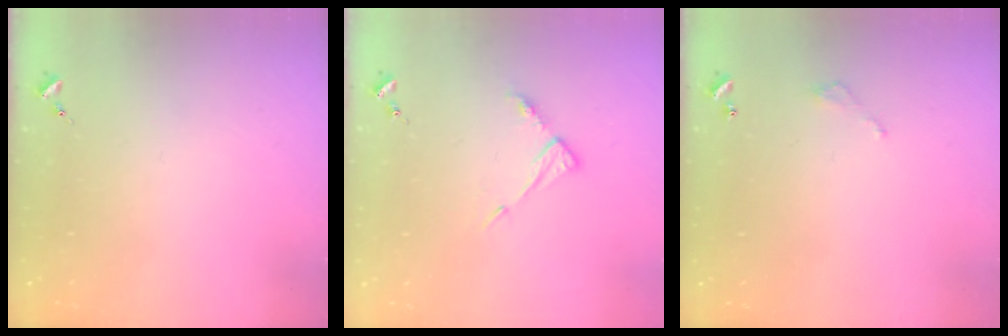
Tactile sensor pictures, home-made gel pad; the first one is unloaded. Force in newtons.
{"total": 7.4, "press": 7.4, "slide": 0.6}
{"total": 3.1, "press": 3.0, "slide": 0.3}